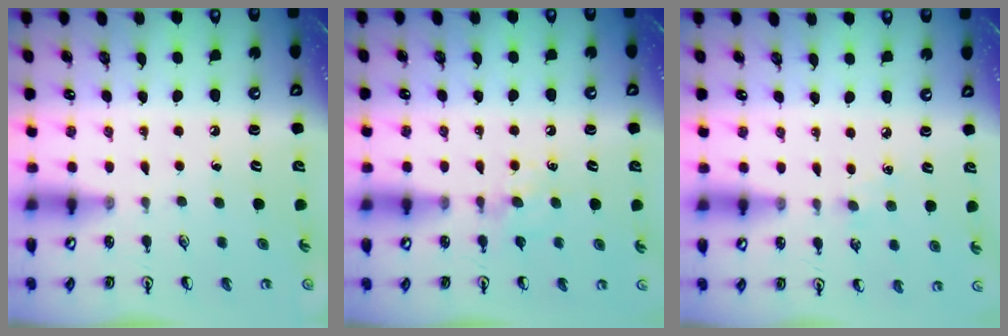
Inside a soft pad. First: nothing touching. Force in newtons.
{"total": 4.8, "press": 4.7, "slide": 0.7}
{"total": 2.8, "press": 2.8, "slide": 0.4}